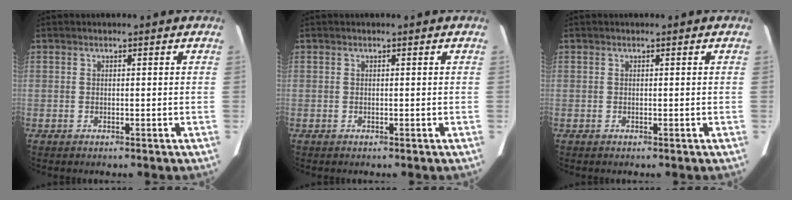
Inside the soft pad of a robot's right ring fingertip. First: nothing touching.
{"total": 0.0}
{"total": 0.0}